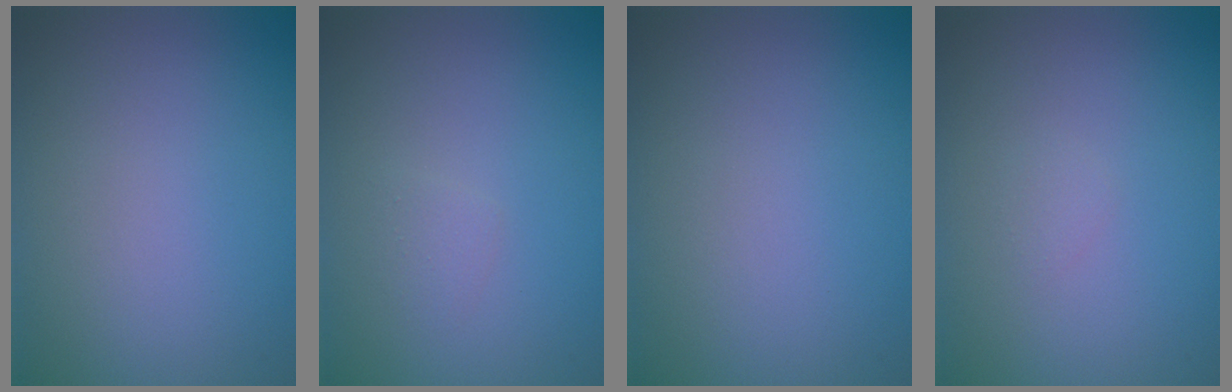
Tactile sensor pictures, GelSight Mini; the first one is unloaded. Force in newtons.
{"total": 0.8, "press": 0.8, "slide": 0.0}
{"total": 0.0}
{"total": 0.5, "press": 0.5, "slide": 0.0}